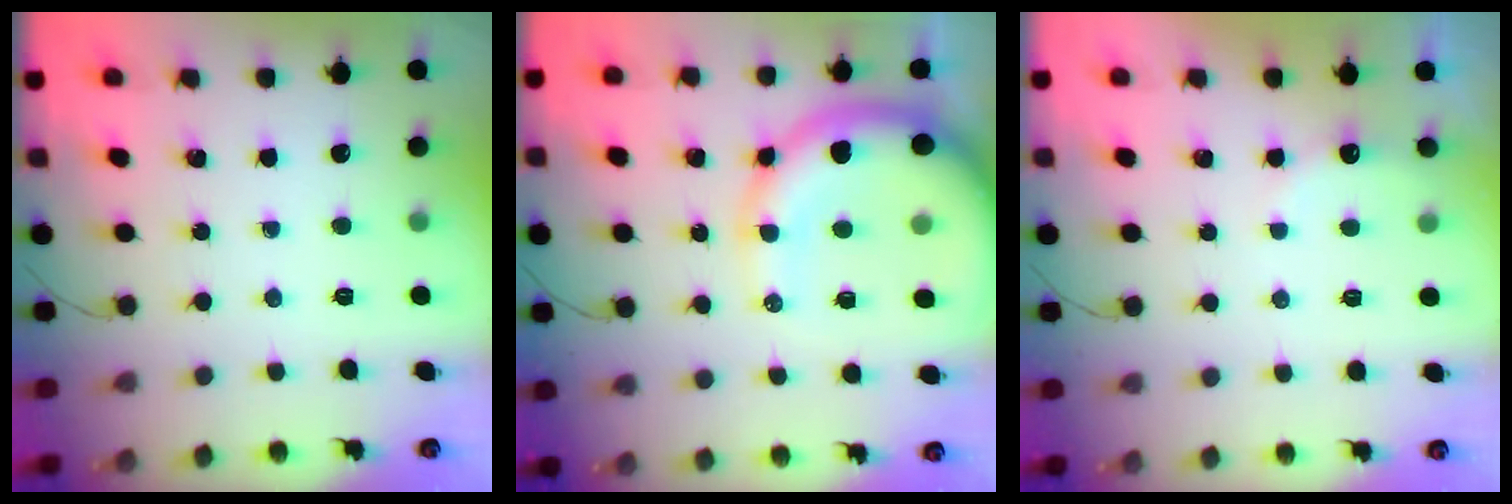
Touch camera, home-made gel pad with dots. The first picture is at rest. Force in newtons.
{"total": 16.5, "press": 16.2, "slide": 3.6}
{"total": 5.1, "press": 5.0, "slide": 0.8}